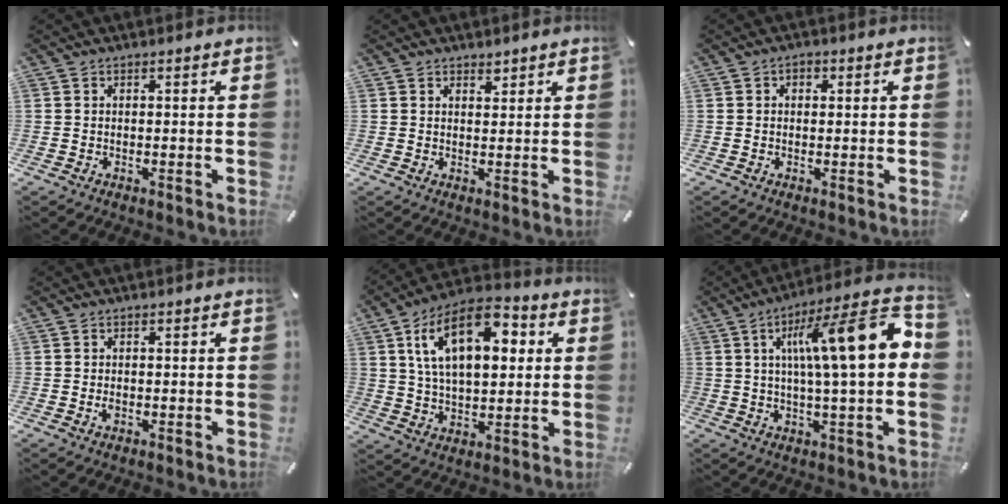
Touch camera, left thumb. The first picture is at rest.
{"total": 1.7, "force": [1.3, 1.0, 0.3], "torque": [0.001, -0.004, 0.023]}
{"total": 1.5, "force": [0.2, 1.1, 1.0], "torque": [-0.011, 0.004, 0.001]}
{"total": 1.2, "force": [-0.2, 0.7, 1.0], "torque": [-0.019, 0.000, -0.005]}
{"total": 18.0, "force": [6.4, 10.0, 13.5], "torque": [-0.247, -0.003, 0.104]}
{"total": 18.0, "force": [4.0, 3.0, 17.3], "torque": [-0.278, -0.008, 0.048]}